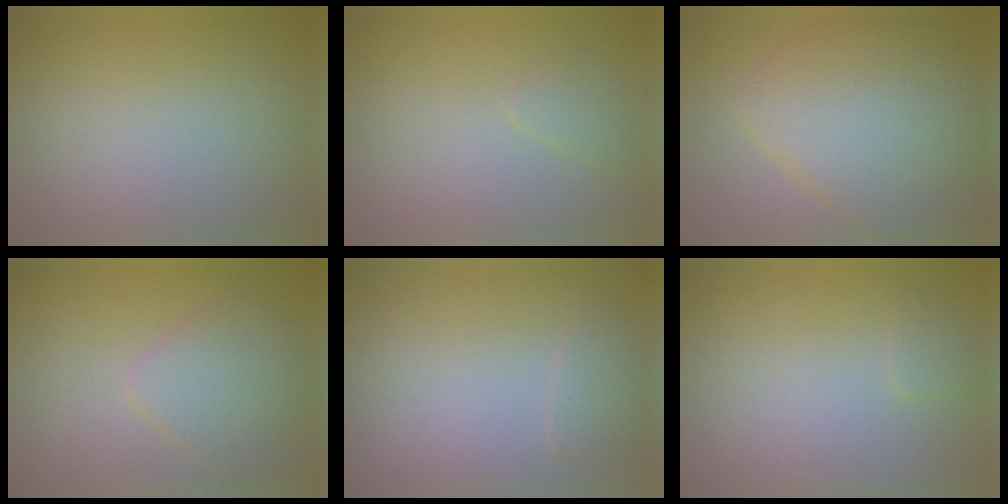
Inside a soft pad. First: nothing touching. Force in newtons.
{"total": 1.1, "press": 1.1, "slide": 0.1}
{"total": 8.4, "press": 8.4, "slide": 0.1}
{"total": 3.7, "press": 3.7, "slide": 0.1}
{"total": 1.4, "press": 1.4, "slide": 0.1}
{"total": 0.8, "press": 0.8, "slide": 0.0}